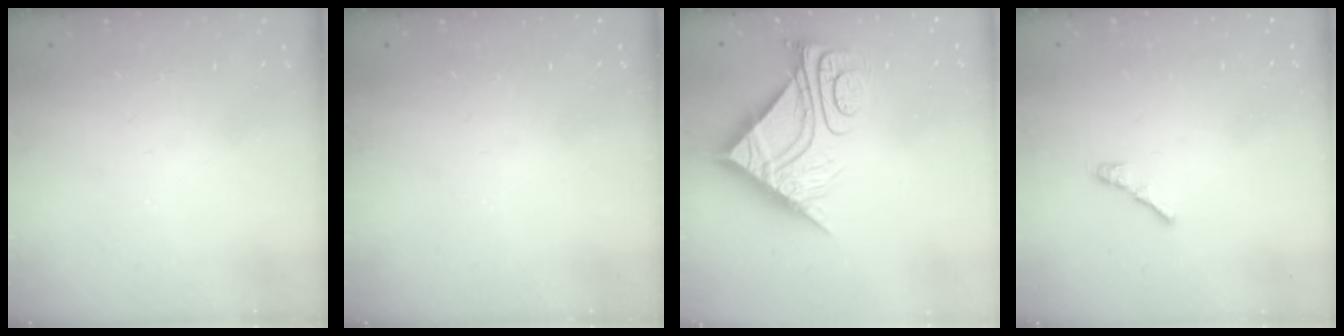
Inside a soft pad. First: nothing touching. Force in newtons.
{"total": 0.0}
{"total": 10.4, "press": 10.4, "slide": 1.1}
{"total": 3.0, "press": 2.9, "slide": 0.8}